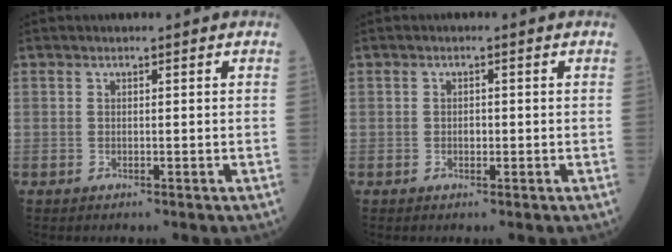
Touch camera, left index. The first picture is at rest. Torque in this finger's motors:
{"motor_torque": [0.27, -0.07, 0.00, 0.00]}